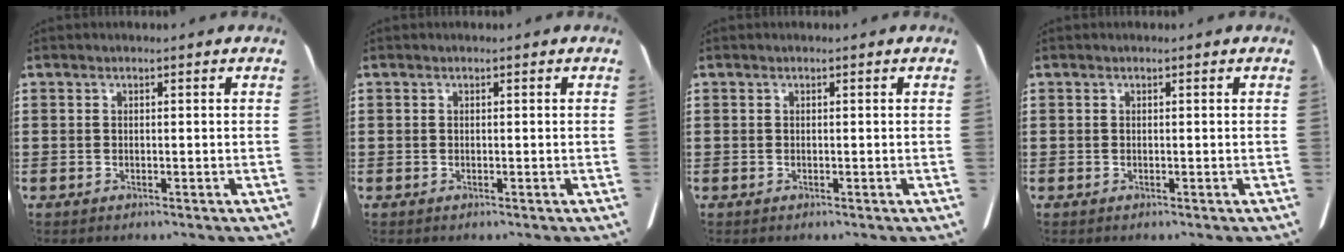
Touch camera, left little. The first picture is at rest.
{"total": 0.0}
{"total": 0.0}
{"total": 0.0}